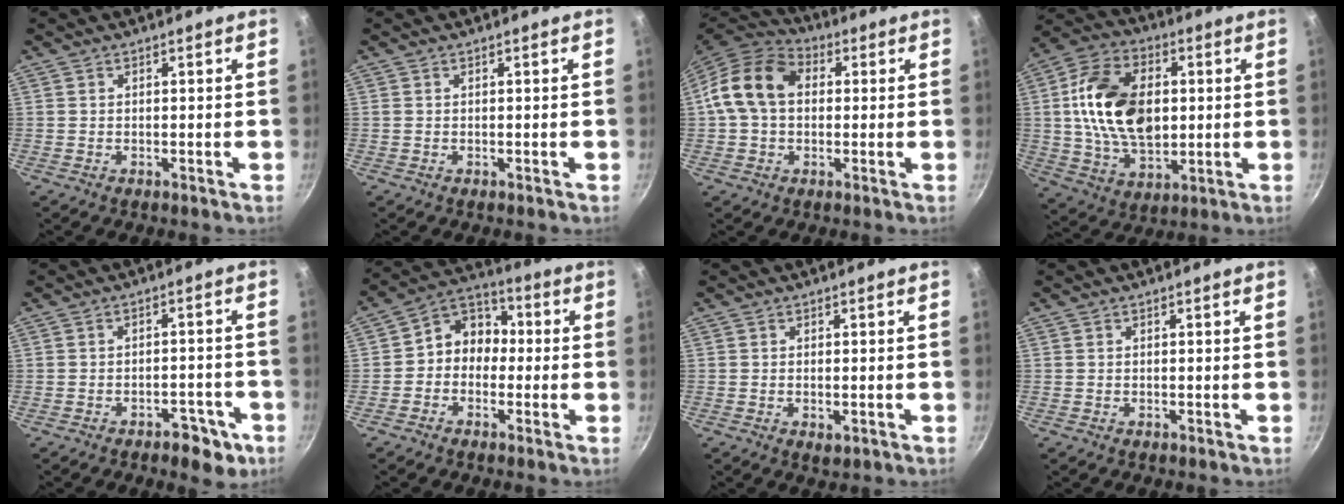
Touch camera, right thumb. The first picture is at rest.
{"total": 0.0}
{"total": 12.8, "force": [1.5, 9.5, 8.4], "torque": [-0.124, 0.026, 0.008]}
{"total": 19.3, "force": [1.9, 12.6, 14.5], "torque": [-0.240, 0.003, 0.029]}
{"total": 6.5, "force": [-3.7, 3.5, 4.1], "torque": [-0.026, 0.031, -0.035]}
{"total": 8.8, "force": [-0.8, 7.4, 4.6], "torque": [-0.027, 0.038, -0.039]}
{"total": 1.9, "force": [-0.5, 0.8, 1.7], "torque": [-0.026, -0.006, -0.005]}
{"total": 0.0}